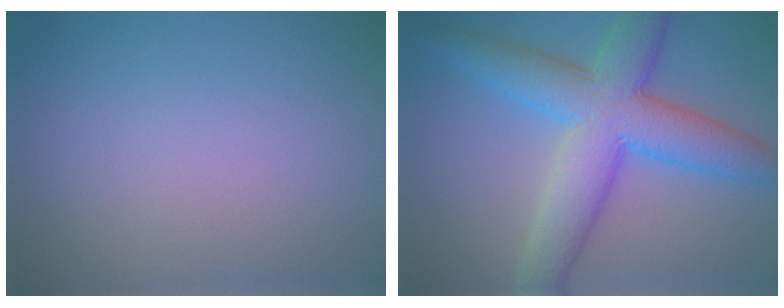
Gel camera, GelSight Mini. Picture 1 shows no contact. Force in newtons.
{"total": 8.8, "press": 8.8, "slide": 0.2}